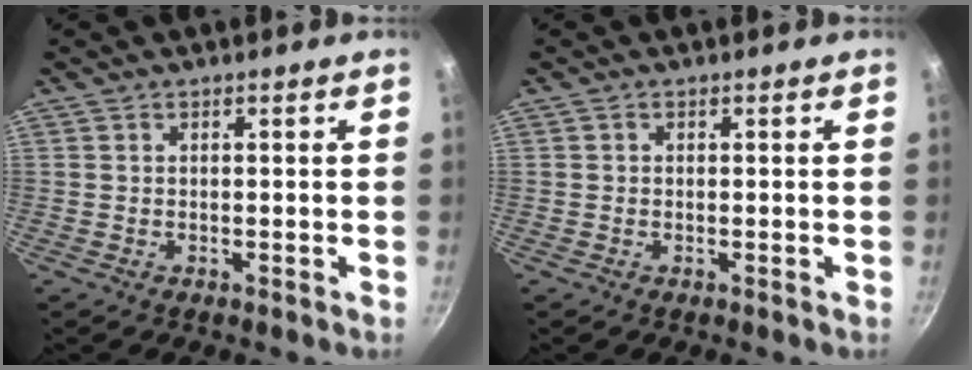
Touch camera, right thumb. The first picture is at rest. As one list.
[{"total": 0.0}]